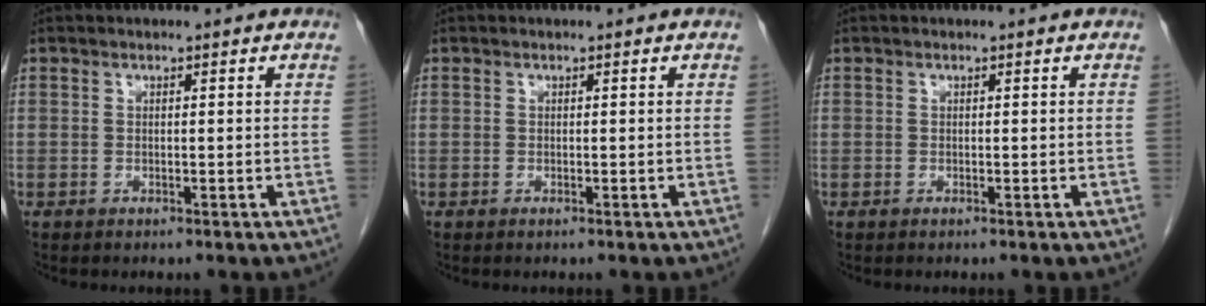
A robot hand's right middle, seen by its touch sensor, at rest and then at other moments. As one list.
[{"total": 0.0}, {"total": 0.0}]